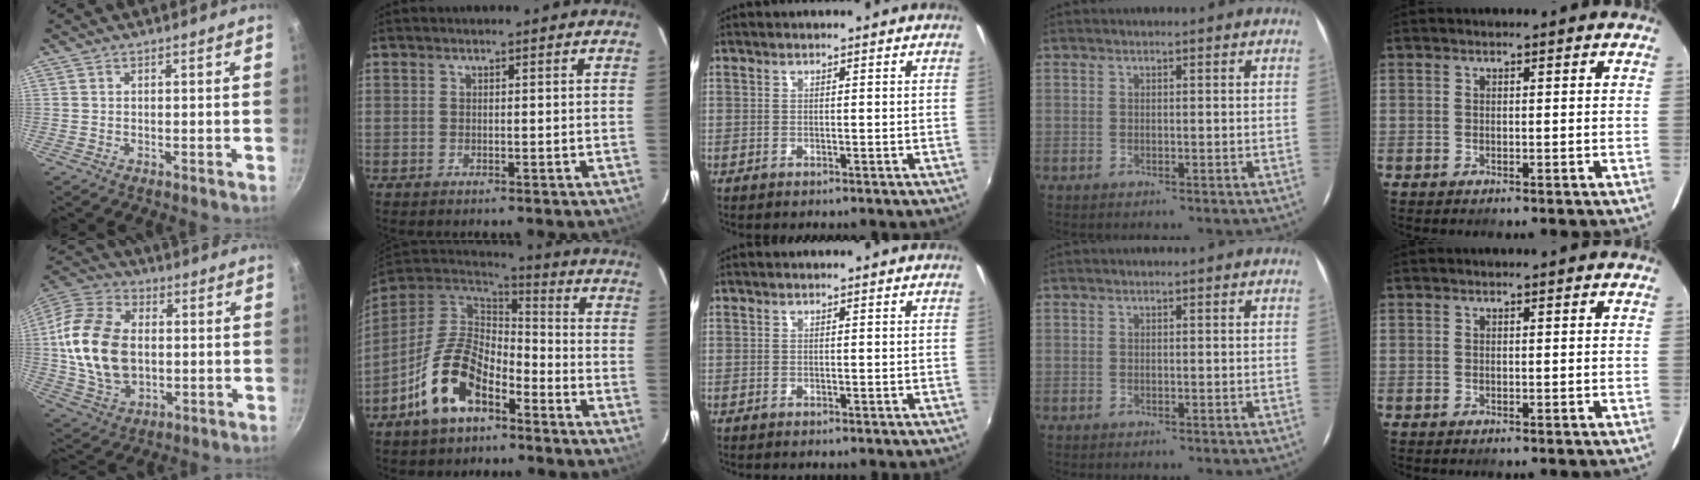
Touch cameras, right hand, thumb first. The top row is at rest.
{"thumb": {"total": 18.7, "force": [0.4, 12.8, 13.6], "torque": [-0.245, 0.013, 0.005]}, "index": {"total": 15.0, "force": [-8.1, 7.7, 10.0], "torque": [-0.206, 0.005, -0.151]}}